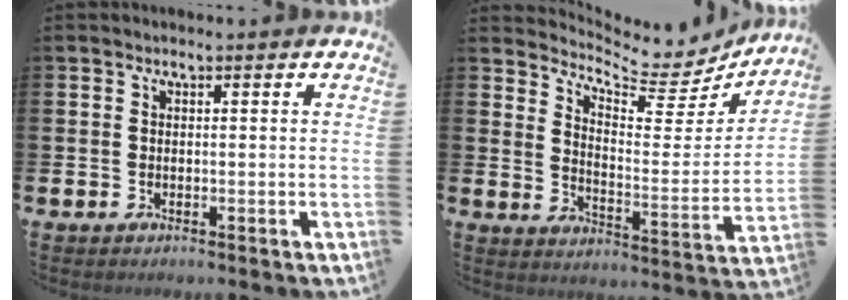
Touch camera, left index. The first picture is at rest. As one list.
[{"total": 6.6, "force": [6.1, 2.0, 1.4], "torque": [-0.042, -0.063, 0.099]}]